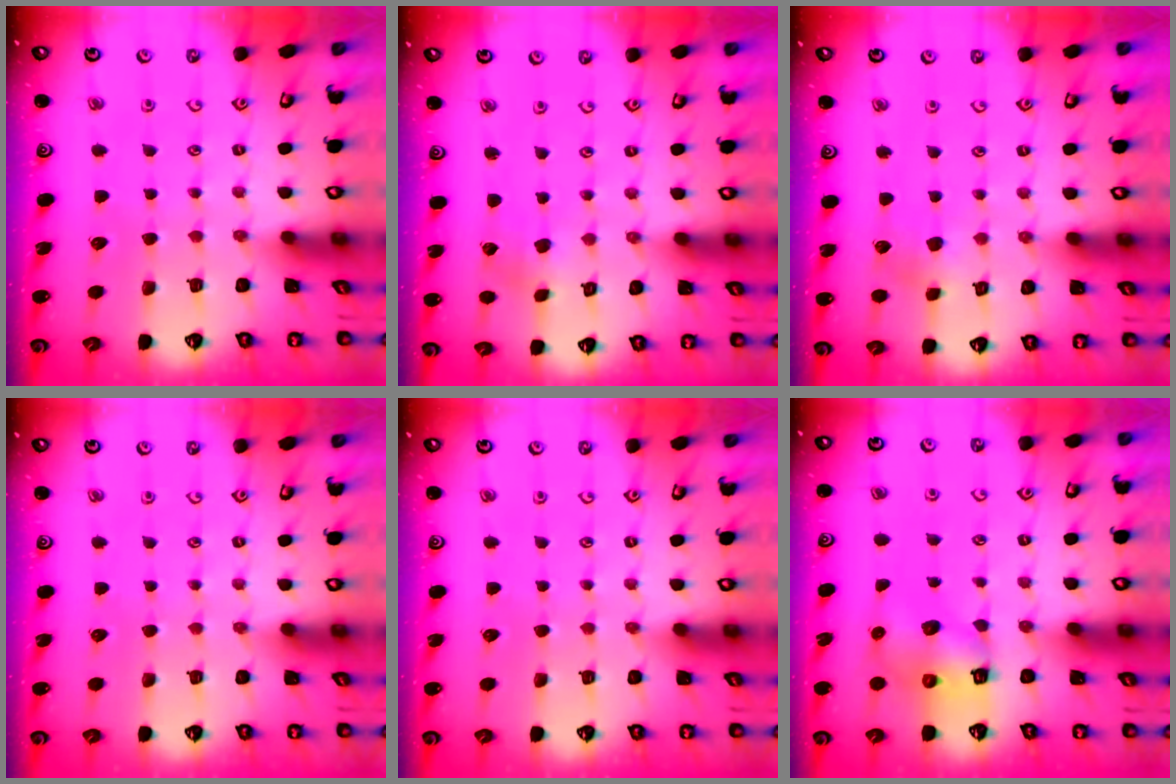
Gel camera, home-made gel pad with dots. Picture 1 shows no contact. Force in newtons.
{"total": 1.1, "press": 1.1, "slide": 0.1}
{"total": 4.2, "press": 4.1, "slide": 0.5}
{"total": 0.0}
{"total": 0.0}
{"total": 6.4, "press": 6.4, "slide": 0.4}